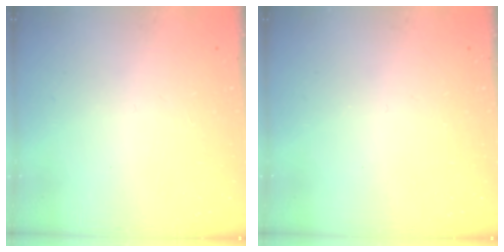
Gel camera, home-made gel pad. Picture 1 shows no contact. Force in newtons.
{"total": 0.0}